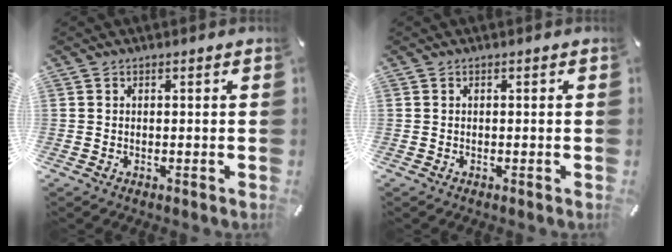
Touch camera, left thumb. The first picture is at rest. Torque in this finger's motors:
{"motor_torque": [0.00, 0.00, 0.00, 0.00, 0.00]}